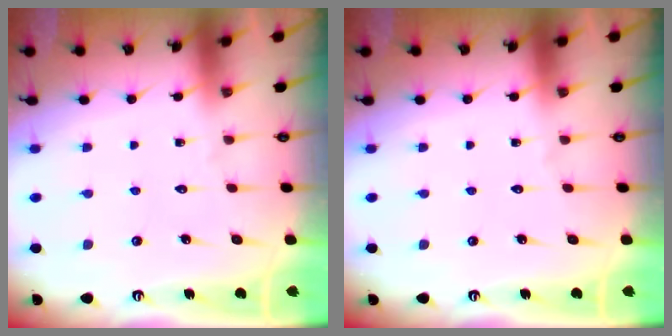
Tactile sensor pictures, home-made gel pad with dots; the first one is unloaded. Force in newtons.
{"total": 0.0}